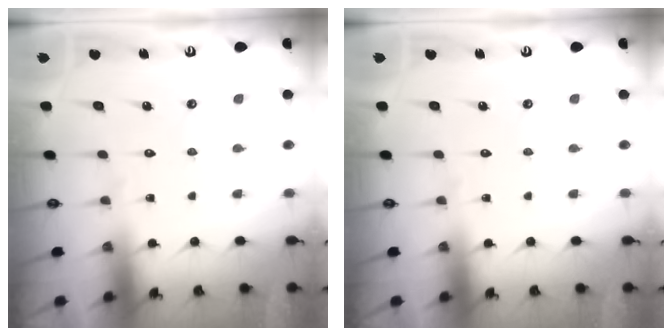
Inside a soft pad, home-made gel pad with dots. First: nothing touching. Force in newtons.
{"total": 0.0}